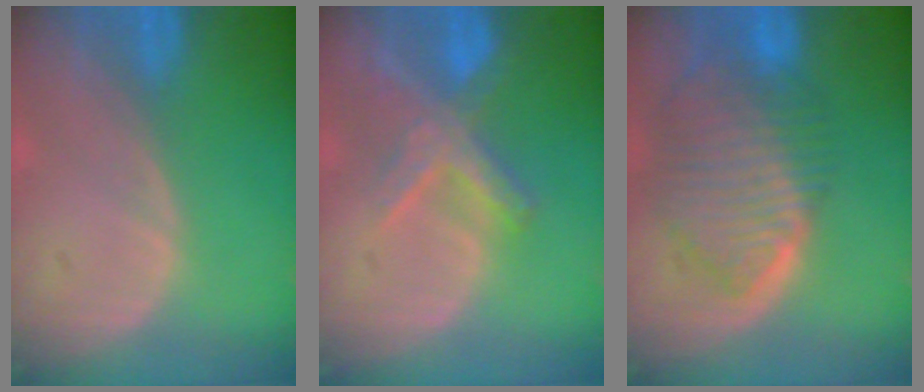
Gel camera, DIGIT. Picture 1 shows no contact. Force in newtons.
{"total": 6.9, "press": 6.1, "slide": 3.2}
{"total": 9.9, "press": 8.4, "slide": 5.2}